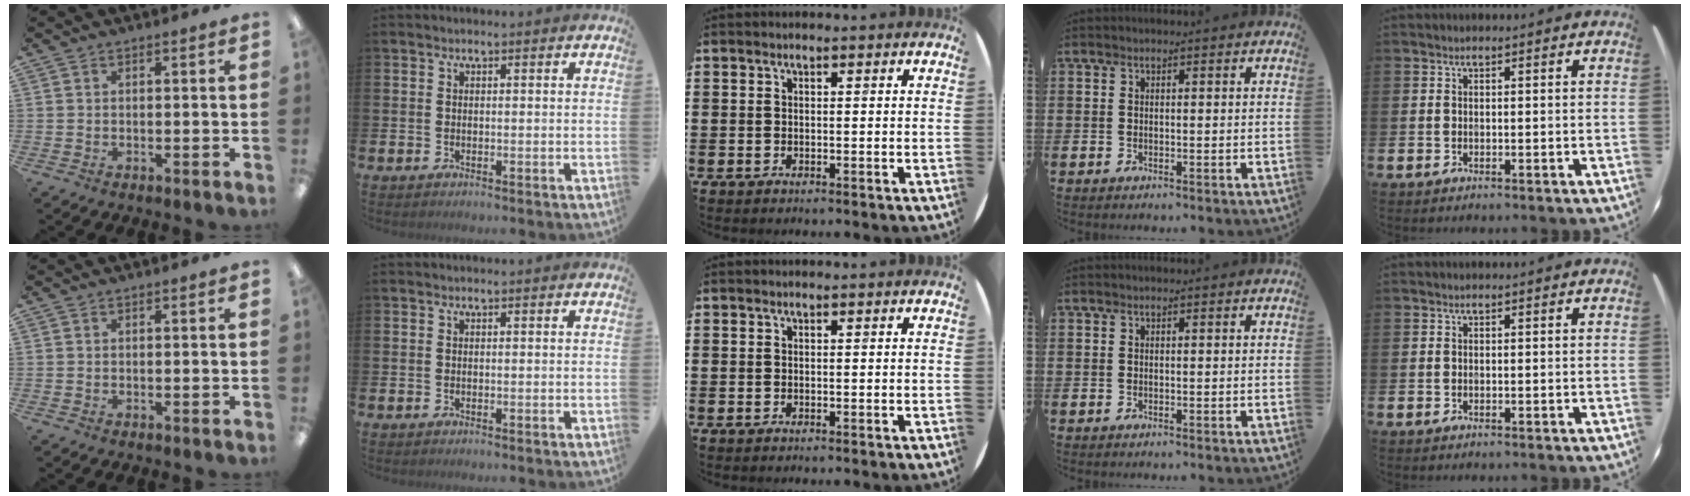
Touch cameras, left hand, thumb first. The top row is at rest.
{}